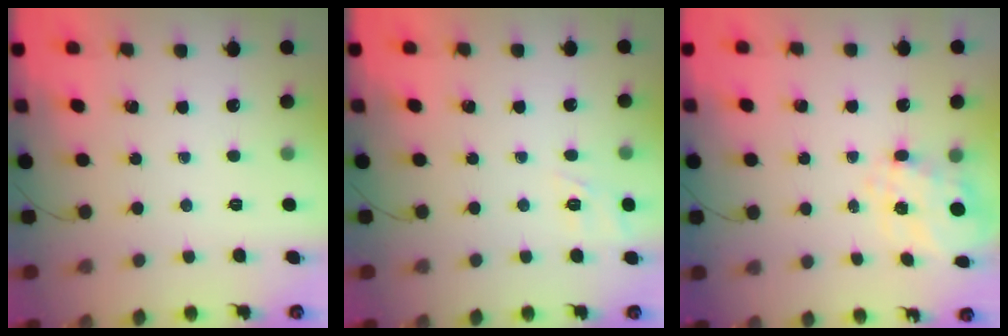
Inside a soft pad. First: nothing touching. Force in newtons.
{"total": 2.4, "press": 1.8, "slide": 1.5}
{"total": 8.0, "press": 8.0, "slide": 0.2}